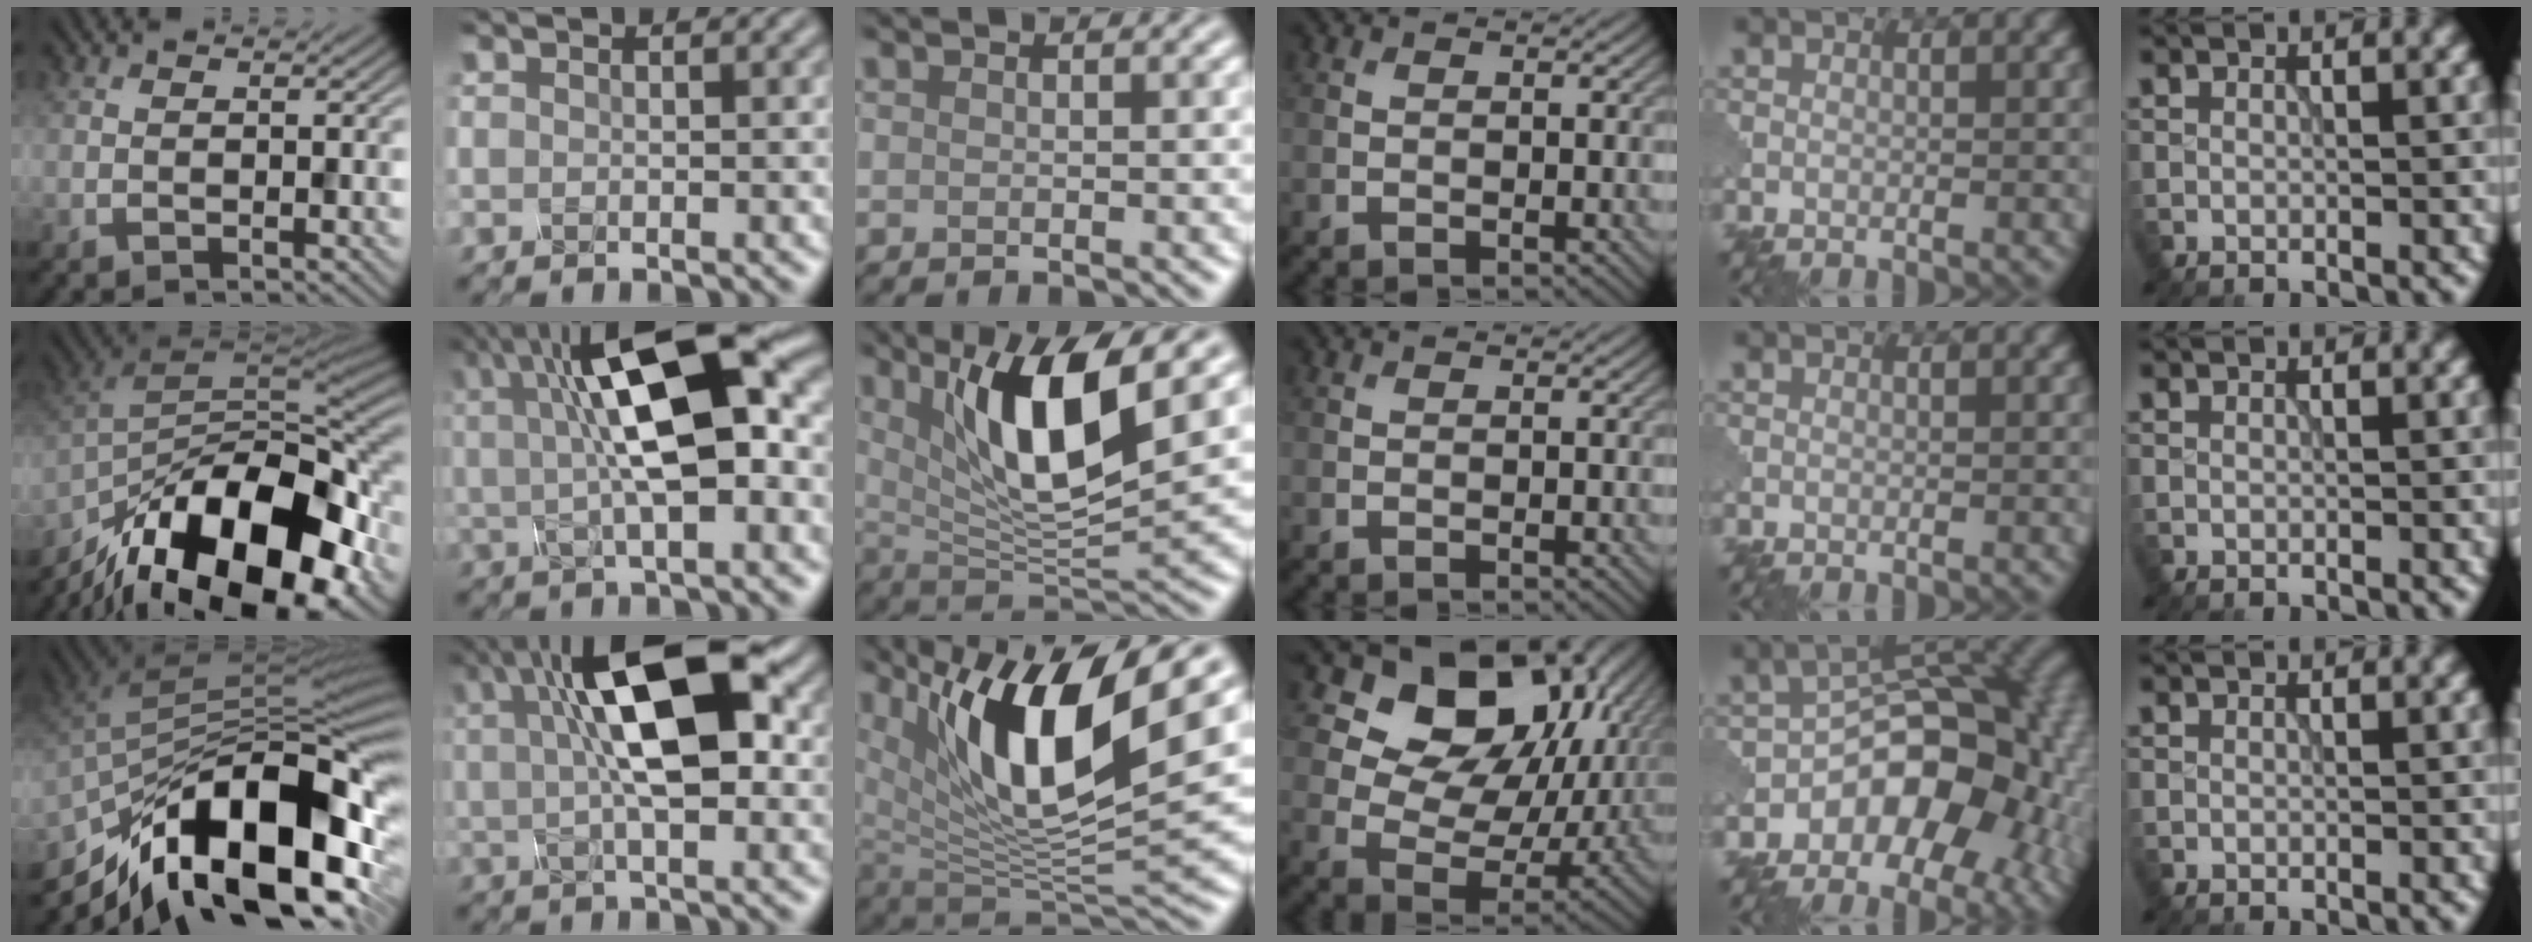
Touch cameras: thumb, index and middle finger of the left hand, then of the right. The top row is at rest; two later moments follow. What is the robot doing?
{"motion": "assemble", "object": "glue stick"}